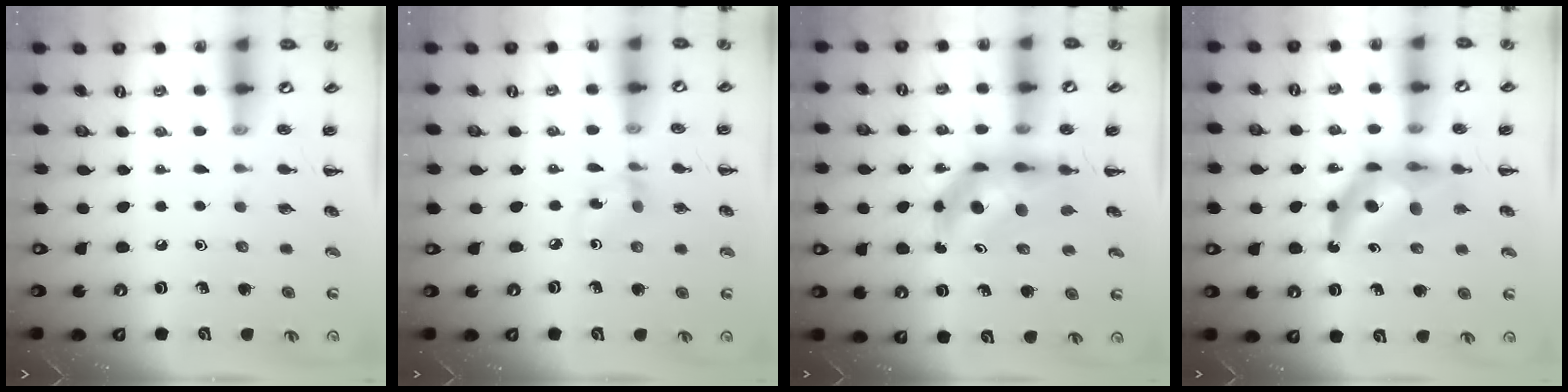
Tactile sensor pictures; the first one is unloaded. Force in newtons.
{"total": 4.1, "press": 3.8, "slide": 1.5}
{"total": 6.5, "press": 6.2, "slide": 1.9}
{"total": 9.2, "press": 8.6, "slide": 3.1}